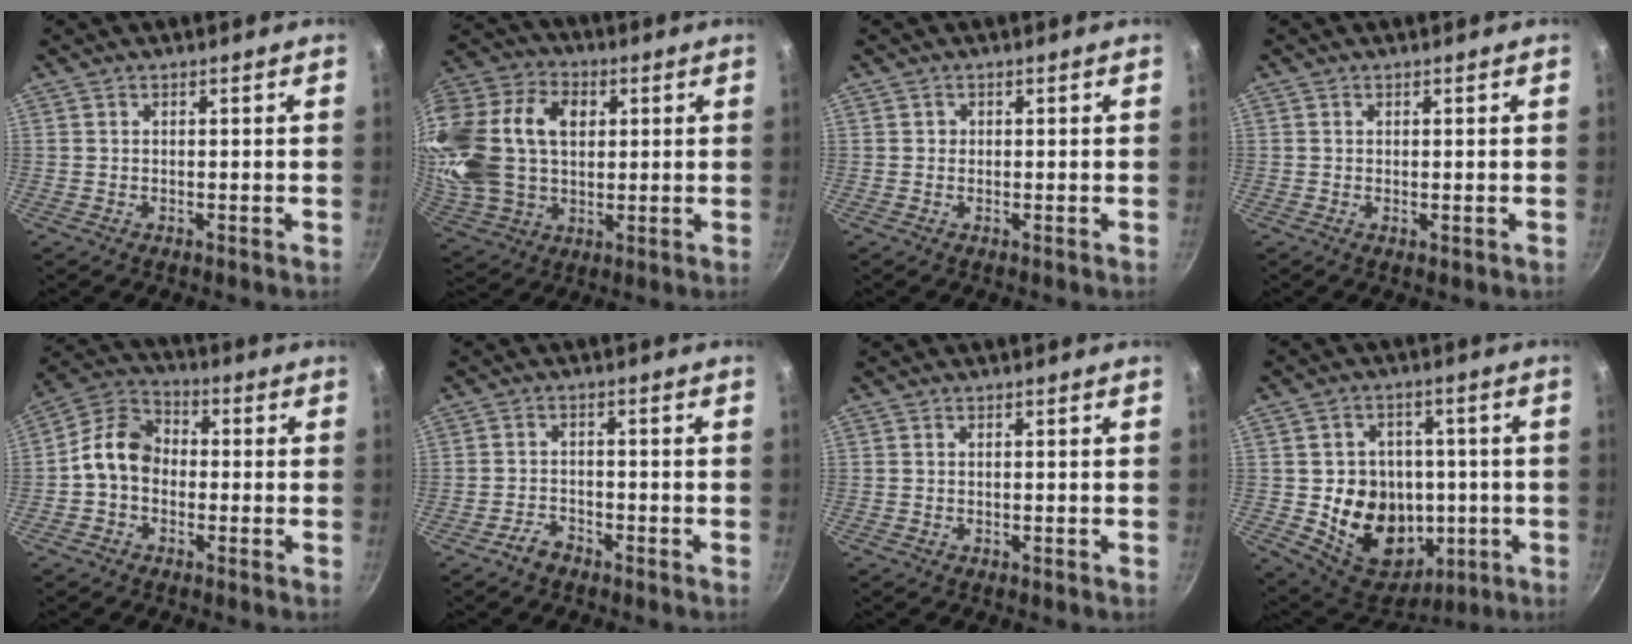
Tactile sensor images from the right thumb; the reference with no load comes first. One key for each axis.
{"total": 25.2, "fx": 4.8, "fy": 17.7, "fz": 17.3, "tx": -0.347, "ty": 0.016, "tz": 0.087}
{"total": 0.7, "fx": 0.0, "fy": 0.7, "fz": 0.0, "tx": 0.006, "ty": 0.001, "tz": -0.002}
{"total": 0.5, "fx": 0.0, "fy": 0.1, "fz": 0.5, "tx": -0.008, "ty": -0.002, "tz": 0.000}
{"total": 9.0, "fx": -1.1, "fy": 7.1, "fz": 5.5, "tx": -0.071, "ty": 0.031, "tz": -0.045}
{"total": 3.2, "fx": -2.5, "fy": 1.7, "fz": 1.2, "tx": -0.017, "ty": 0.027, "tz": -0.043}
{"total": 0.0}
{"total": 17.7, "fx": -2.2, "fy": 14.8, "fz": 9.4, "tx": -0.111, "ty": 0.011, "tz": -0.014}